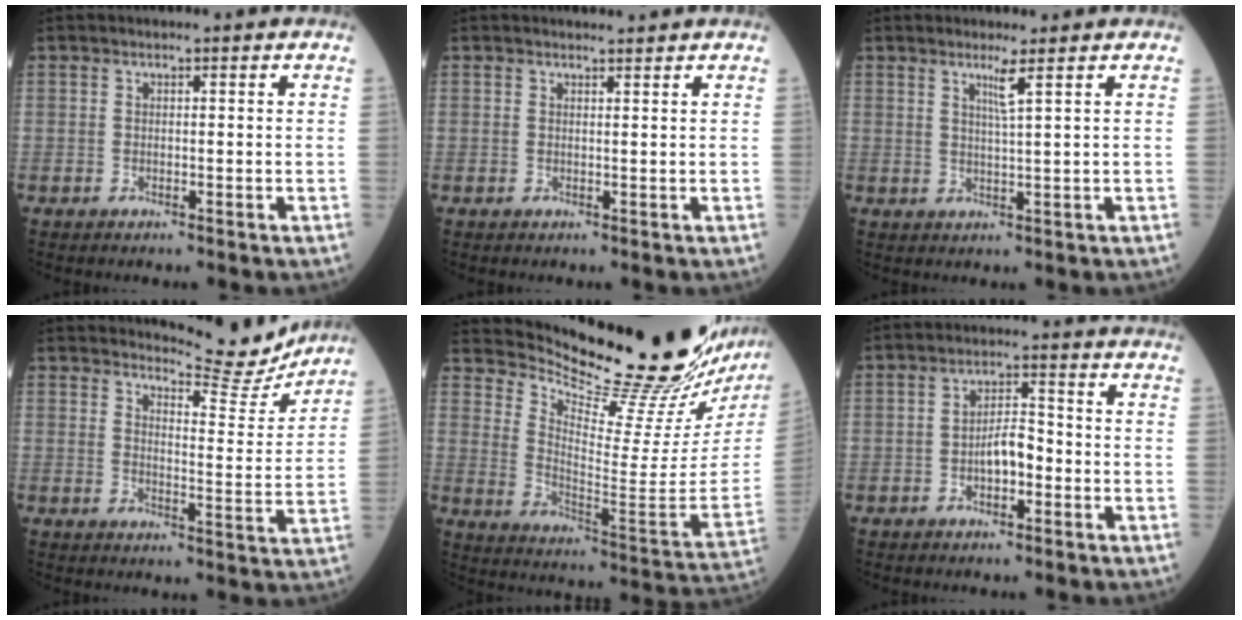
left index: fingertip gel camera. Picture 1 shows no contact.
{"total": 1.7, "force": [1.7, -0.2, 0.1], "torque": [-0.007, 0.000, 0.026]}
{"total": 2.5, "force": [1.5, -0.8, 1.8], "torque": [-0.037, -0.009, 0.031]}
{"total": 9.6, "force": [9.6, 0.4, 0.5], "torque": [-0.009, -0.040, 0.120]}
{"total": 24.0, "force": [21.8, -0.4, 10.0], "torque": [-0.169, -0.118, 0.306]}
{"total": 4.5, "force": [-1.4, 1.8, 3.9], "torque": [-0.070, 0.013, -0.026]}